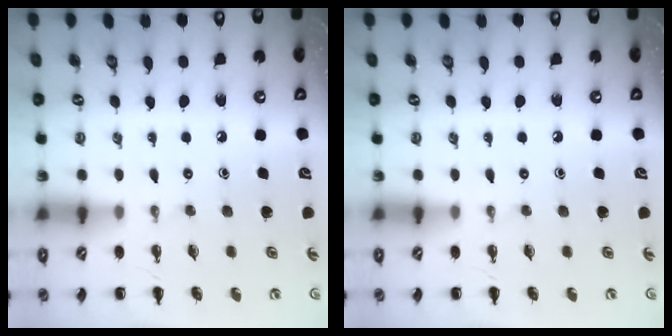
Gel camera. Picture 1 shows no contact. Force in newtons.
{"total": 0.0}